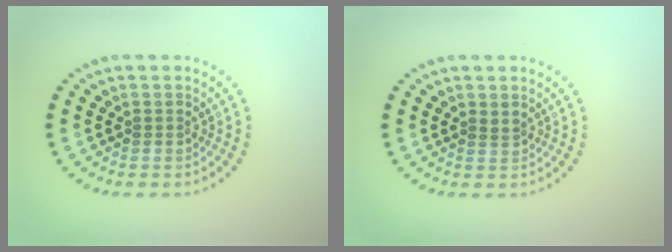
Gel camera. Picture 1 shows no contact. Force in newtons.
{"total": 0.6, "press": 0.3, "slide": 0.5}